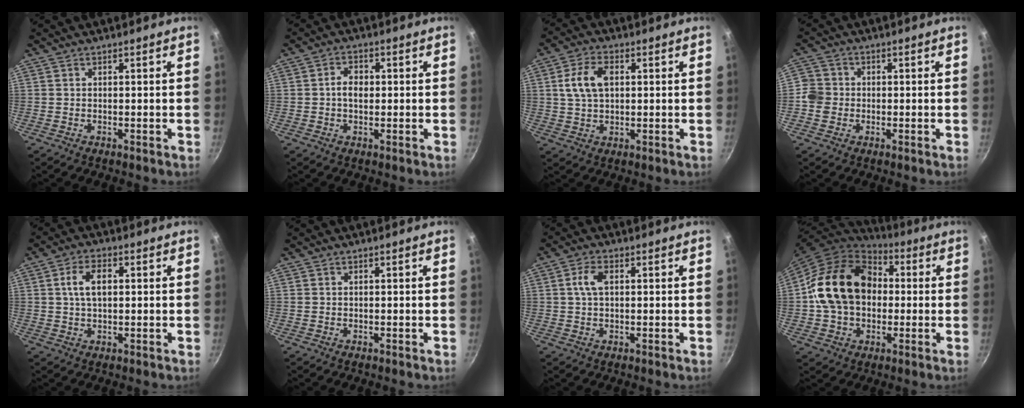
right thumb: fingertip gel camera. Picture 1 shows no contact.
{"total": 3.6, "force": [0.0, 2.5, 2.6], "torque": [-0.039, 0.010, -0.004]}
{"total": 7.7, "force": [1.6, 4.7, 5.9], "torque": [-0.113, 0.008, 0.031]}
{"total": 4.5, "force": [-0.7, 4.2, 1.3], "torque": [-0.011, 0.008, -0.021]}
{"total": 5.8, "force": [1.1, 3.1, 4.7], "torque": [-0.086, 0.008, 0.020]}
{"total": 0.0}
{"total": 3.9, "force": [0.8, 2.2, 3.1], "torque": [-0.070, 0.006, 0.015]}
{"total": 19.5, "force": [0.2, 14.4, 13.1], "torque": [-0.225, 0.029, -0.002]}